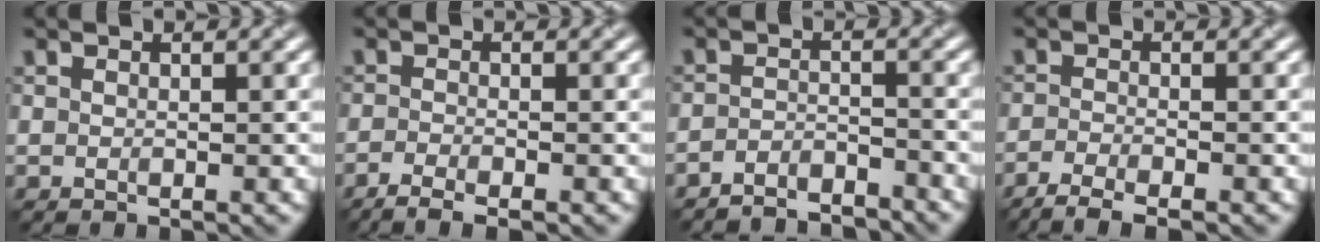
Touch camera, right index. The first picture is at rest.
{"total": 3.4, "force": [-2.6, 0.6, 2.1], "torque": [-0.044, -0.002, -0.044]}
{"total": 3.6, "force": [-3.6, 0.3, 0.2], "torque": [-0.010, 0.001, -0.062]}
{"total": 4.0, "force": [-3.3, 0.6, 2.2], "torque": [-0.048, -0.005, -0.063]}